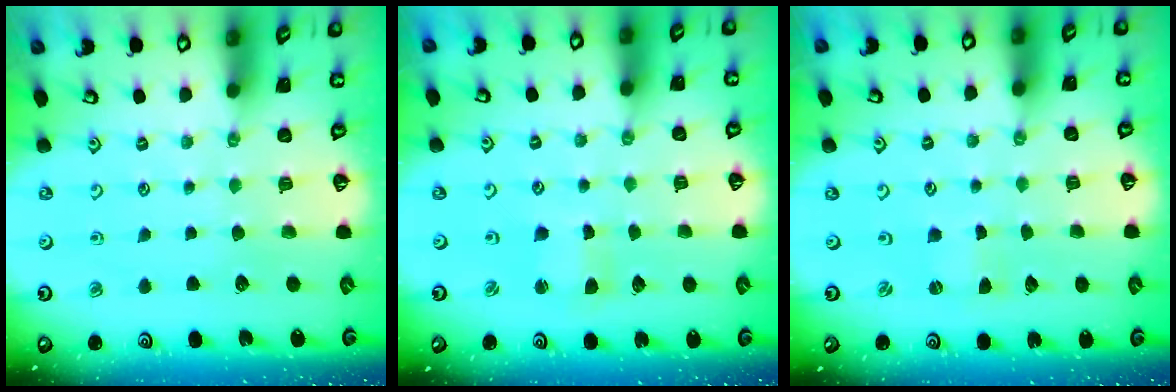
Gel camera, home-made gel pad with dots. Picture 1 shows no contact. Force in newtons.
{"total": 2.1, "press": 2.1, "slide": 0.3}
{"total": 0.0}